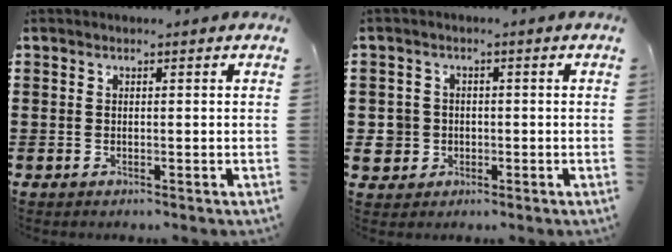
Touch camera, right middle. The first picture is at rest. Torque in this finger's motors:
{"motor_torque": [0.14, -0.23, 0.15, 0.02]}